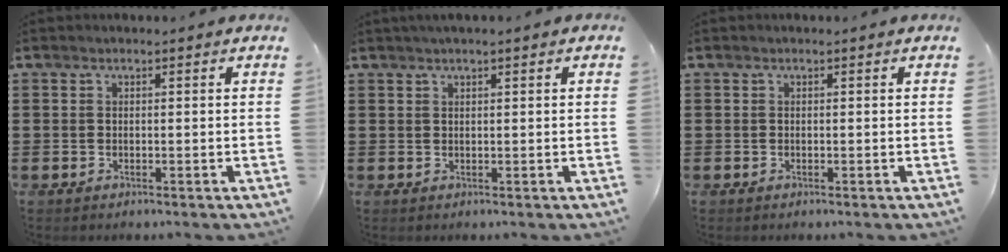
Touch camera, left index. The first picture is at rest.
{"total": 0.9, "force": [0.7, 0.0, 0.6], "torque": [-0.012, 0.002, 0.012]}
{"total": 0.0}